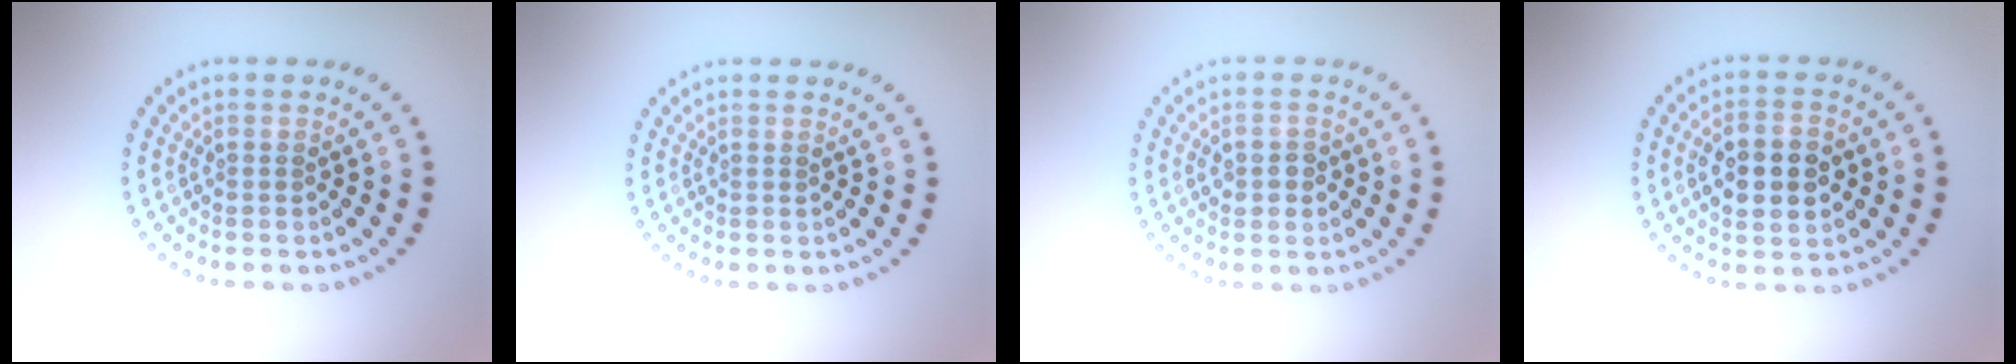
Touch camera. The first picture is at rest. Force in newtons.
{"total": 0.0}
{"total": 1.8, "press": 1.8, "slide": 0.1}
{"total": 5.0, "press": 5.0, "slide": 0.3}